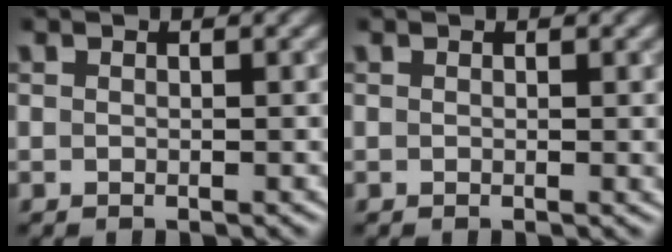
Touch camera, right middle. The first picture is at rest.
{"total": 0.6, "force": [0.2, 0.0, 0.5], "torque": [-0.003, 0.000, 0.003]}